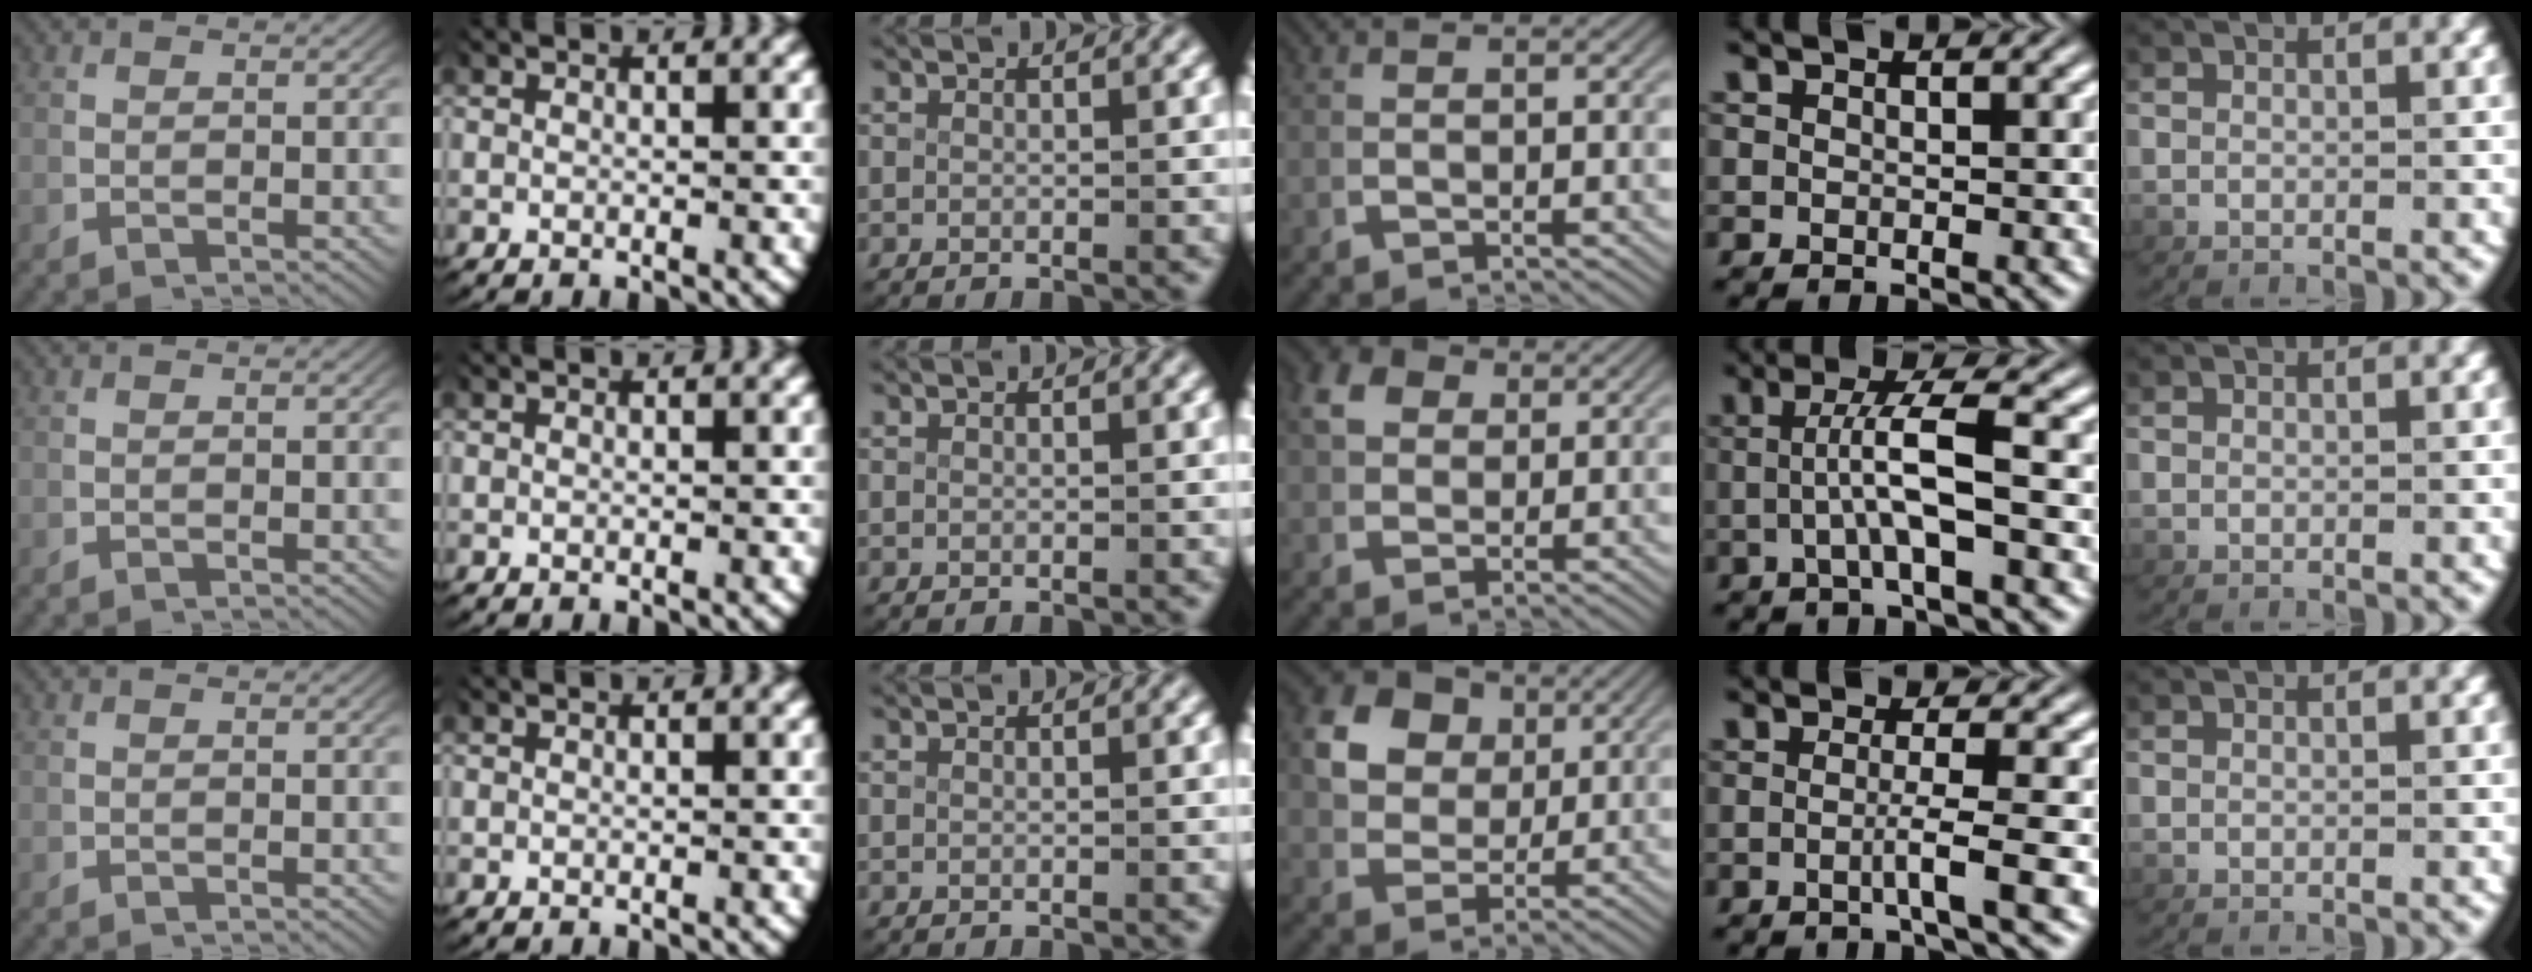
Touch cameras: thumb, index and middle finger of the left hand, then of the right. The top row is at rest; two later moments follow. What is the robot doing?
{"motion": "grasp_and_lifting", "object": "card"}